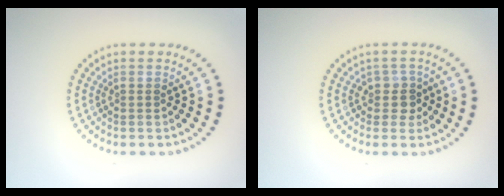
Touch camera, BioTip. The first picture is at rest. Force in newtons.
{"total": 2.0, "press": 1.6, "slide": 1.1}